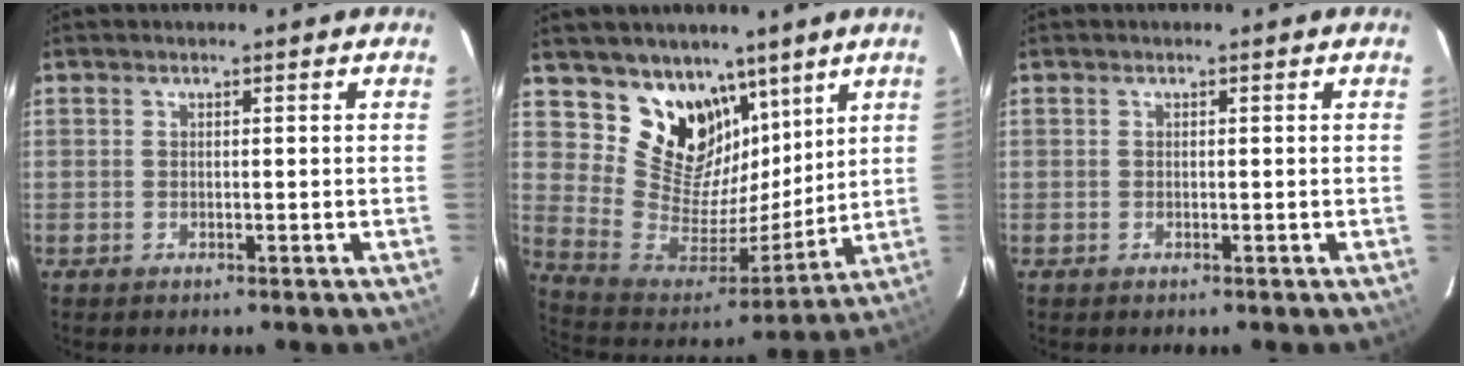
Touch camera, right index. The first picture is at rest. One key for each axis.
{"total": 16.6, "fx": 10.5, "fy": 11.2, "fz": 6.3, "tx": -0.132, "ty": -0.007, "tz": 0.208}
{"total": 0.0}